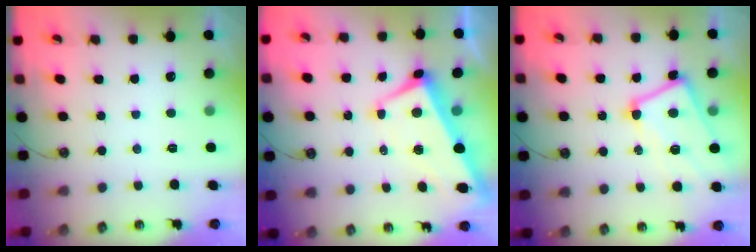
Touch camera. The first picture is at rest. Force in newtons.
{"total": 1.6, "press": 0.8, "slide": 1.4}
{"total": 6.6, "press": 6.5, "slide": 1.1}